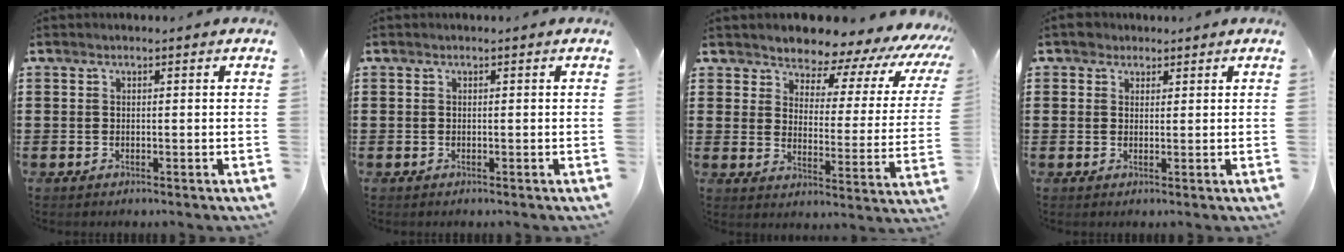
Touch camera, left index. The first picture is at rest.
{"total": 0.0}
{"total": 5.7, "force": [5.4, 1.6, 1.4], "torque": [-0.050, -0.046, 0.087]}
{"total": 2.2, "force": [1.6, 1.5, 0.2], "torque": [-0.002, 0.005, 0.029]}